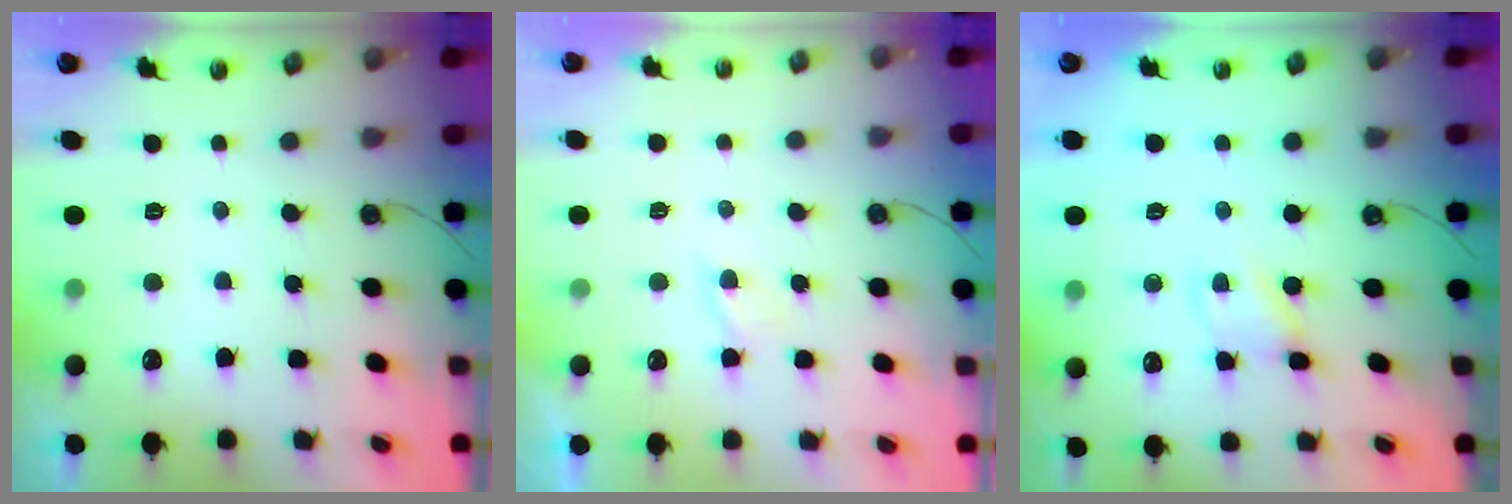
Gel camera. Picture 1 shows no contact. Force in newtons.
{"total": 0.9, "press": 0.9, "slide": 0.1}
{"total": 1.1, "press": 1.1, "slide": 0.2}